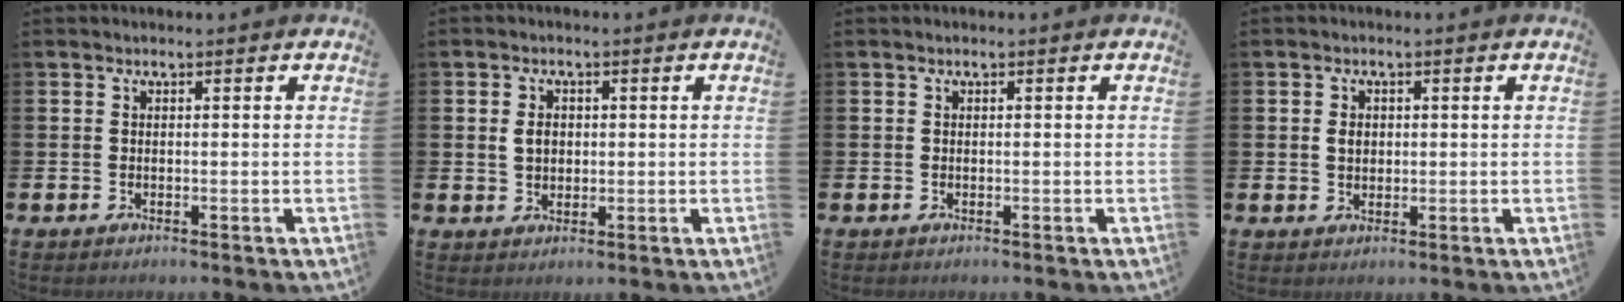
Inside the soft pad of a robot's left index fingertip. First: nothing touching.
{"total": 2.5, "force": [0.5, 2.0, 1.5], "torque": [-0.010, 0.000, 0.002]}
{"total": 0.0}
{"total": 2.0, "force": [0.5, 1.6, 1.1], "torque": [0.001, -0.001, 0.002]}